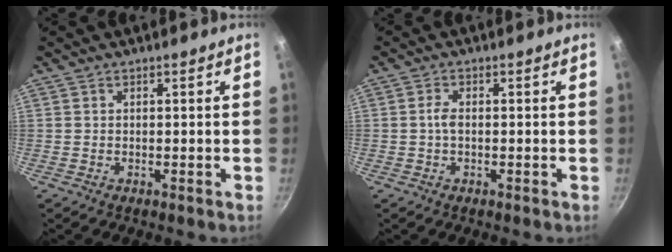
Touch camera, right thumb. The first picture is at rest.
{"total": 1.8, "force": [-0.2, 0.9, 1.5], "torque": [-0.030, 0.002, -0.005]}